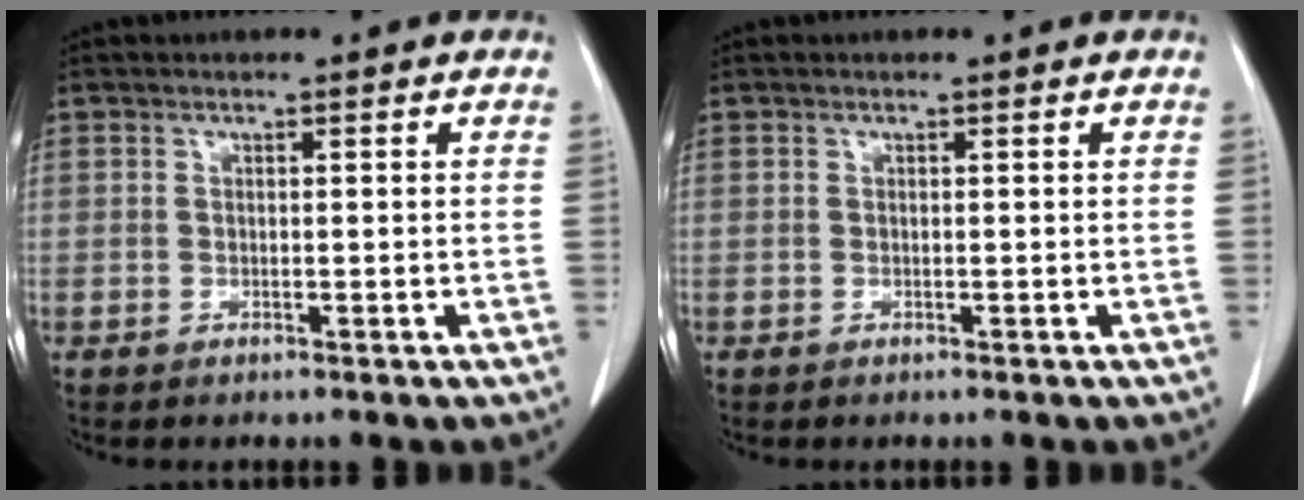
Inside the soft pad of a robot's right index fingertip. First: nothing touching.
{"total": 0.0}